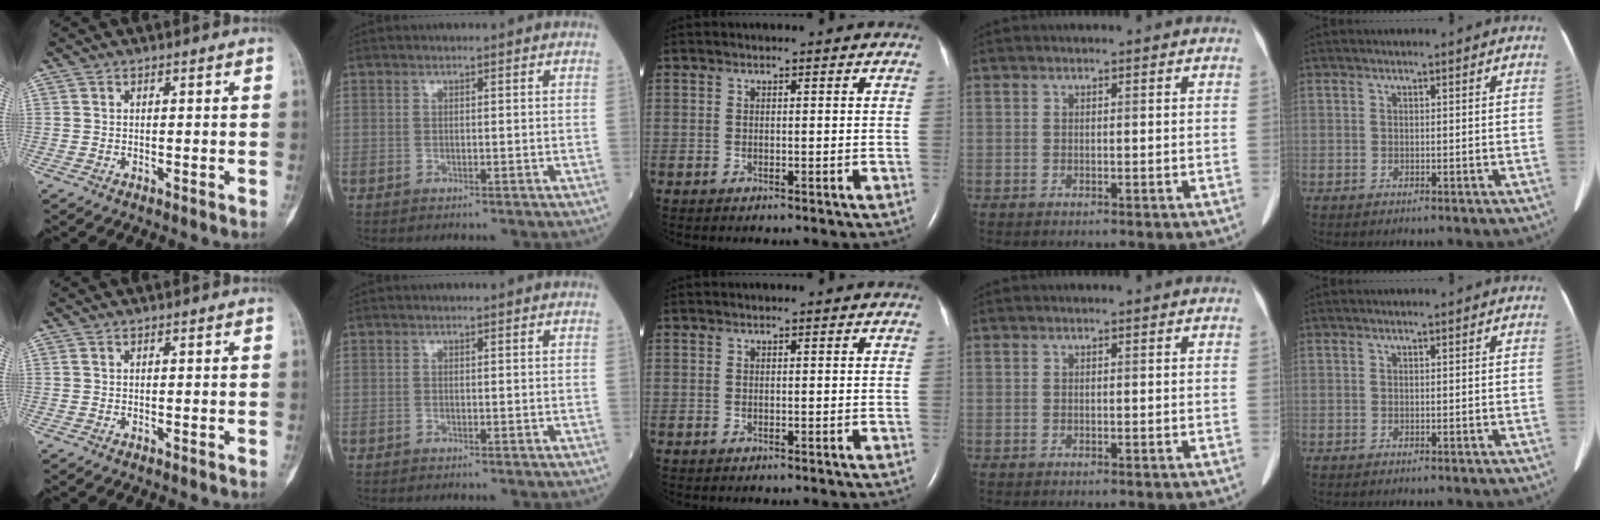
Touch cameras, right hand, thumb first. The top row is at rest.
{}